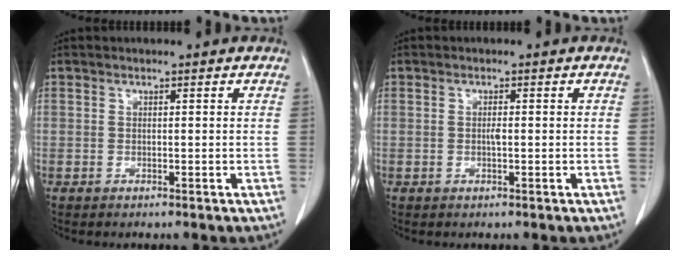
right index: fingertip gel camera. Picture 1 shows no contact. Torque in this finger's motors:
{"motor_torque": [0.39, -0.21, 0.17, 0.05]}